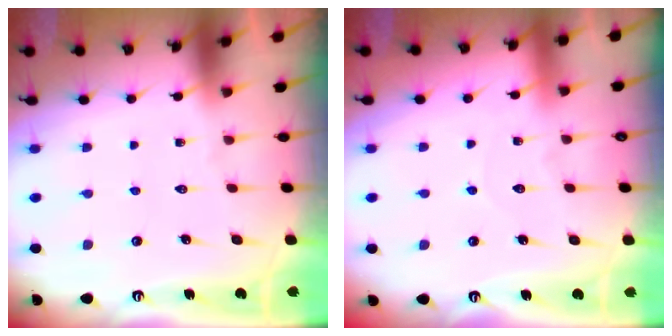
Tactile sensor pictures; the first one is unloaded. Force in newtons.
{"total": 4.1, "press": 4.0, "slide": 0.3}